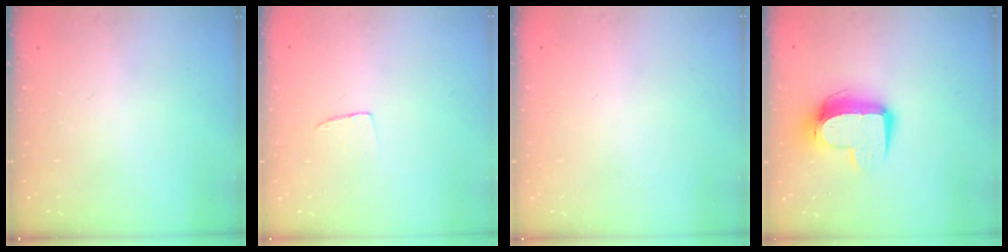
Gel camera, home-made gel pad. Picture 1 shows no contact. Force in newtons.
{"total": 3.8, "press": 3.7, "slide": 0.2}
{"total": 0.0}
{"total": 12.2, "press": 12.1, "slide": 1.2}